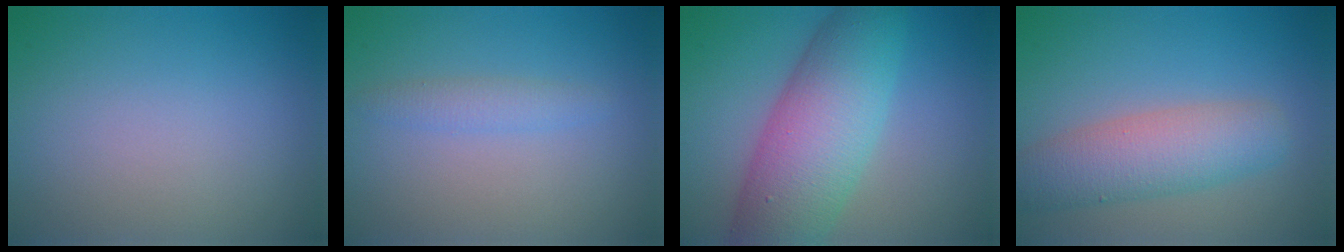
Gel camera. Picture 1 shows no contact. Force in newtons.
{"total": 1.6, "press": 1.6, "slide": 0.1}
{"total": 9.4, "press": 9.4, "slide": 0.3}
{"total": 5.5, "press": 5.5, "slide": 0.3}